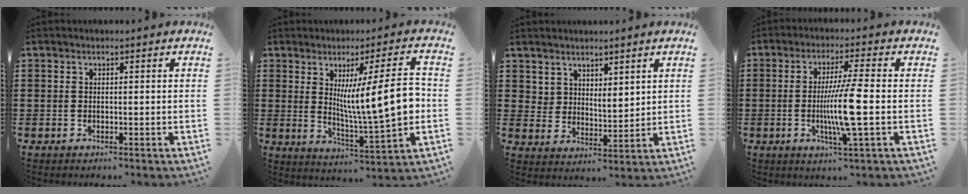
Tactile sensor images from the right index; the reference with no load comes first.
{"total": 12.2, "force": [1.2, 2.0, 12.0], "torque": [-0.190, -0.006, 0.017]}
{"total": 4.3, "force": [4.0, 1.5, 0.0], "torque": [-0.015, -0.010, 0.079]}
{"total": 9.1, "force": [-1.0, 0.3, 9.1], "torque": [-0.176, -0.016, -0.026]}